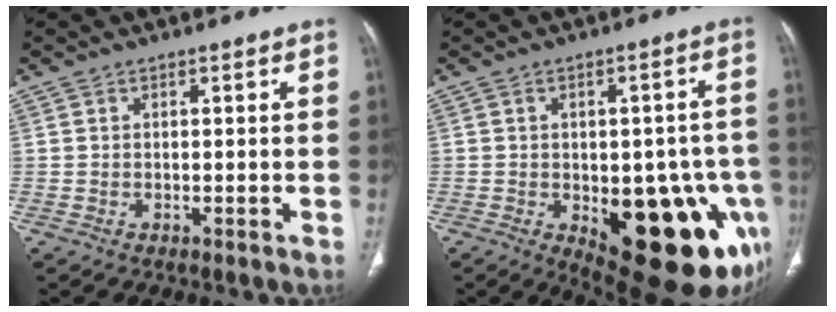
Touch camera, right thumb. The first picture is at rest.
{"total": 22.9, "force": [-7.8, 10.4, 18.8], "torque": [-0.174, 0.009, -0.077]}